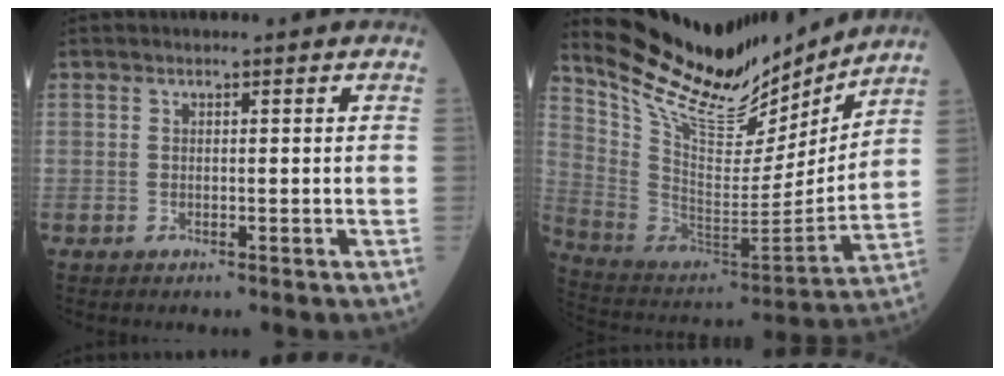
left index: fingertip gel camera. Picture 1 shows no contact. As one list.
[{"total": 20.3, "force": [18.1, 4.6, 7.8], "torque": [-0.152, -0.037, 0.307]}]